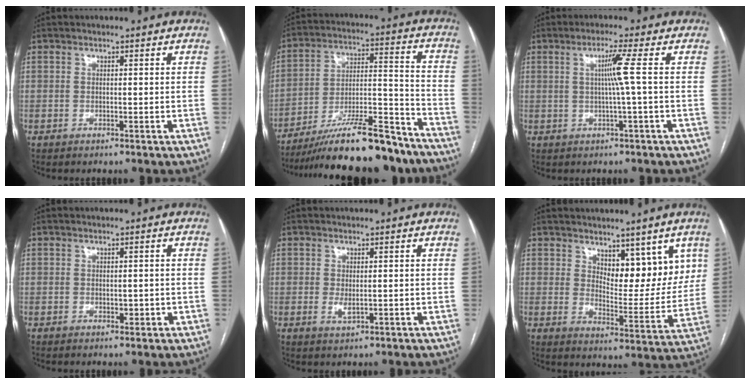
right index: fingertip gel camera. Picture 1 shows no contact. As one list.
[{"total": 21.4, "force": [-18.1, 2.8, 11.1], "torque": [-0.157, 0.014, -0.292]}, {"total": 4.0, "force": [0.4, -1.5, 3.7], "torque": [-0.073, 0.000, 0.009]}, {"total": 1.2, "force": [-0.2, 0.8, 0.9], "torque": [-0.011, 0.001, 0.002]}, {"total": 1.6, "force": [0.0, 0.7, 1.5], "torque": [-0.028, -0.006, 0.005]}, {"total": 9.6, "force": [5.7, 4.4, 6.4], "torque": [-0.078, -0.013, 0.095]}]